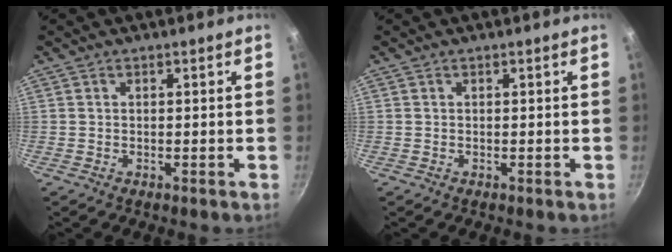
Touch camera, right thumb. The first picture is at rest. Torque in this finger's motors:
{"motor_torque": [-0.04, 0.04, 0.00, 0.00, 0.00]}